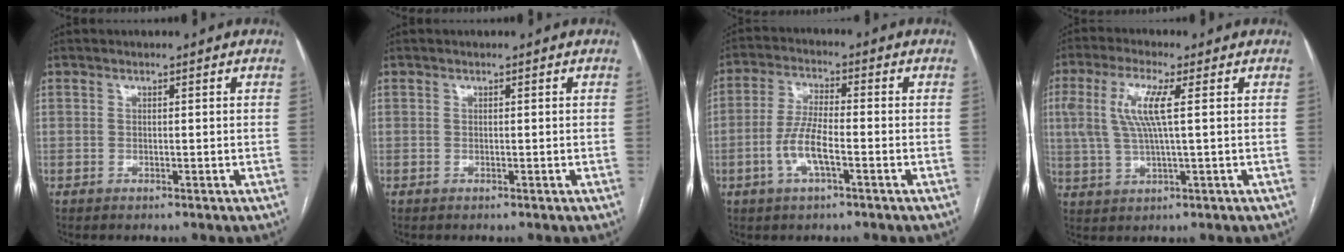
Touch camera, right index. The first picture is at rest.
{"total": 0.0}
{"total": 6.8, "force": [-2.3, 1.5, 6.2], "torque": [-0.132, 0.004, -0.047]}
{"total": 7.8, "force": [1.7, 1.1, 7.5], "torque": [-0.176, 0.011, 0.036]}